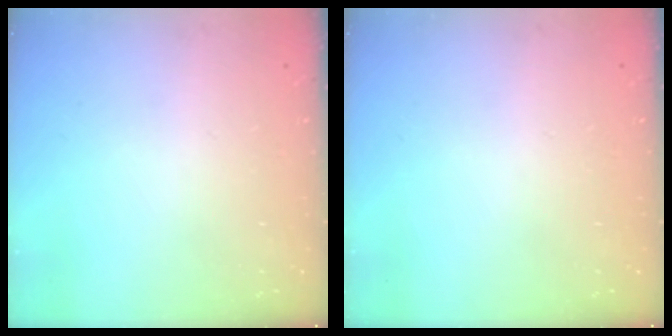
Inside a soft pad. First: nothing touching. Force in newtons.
{"total": 0.0}